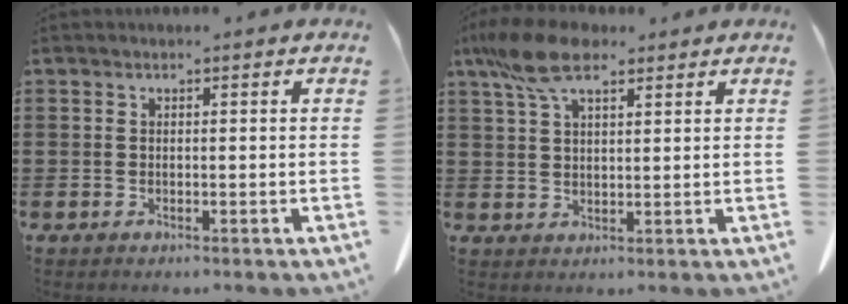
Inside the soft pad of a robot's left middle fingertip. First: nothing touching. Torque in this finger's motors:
{"motor_torque": [1.98, 0.17, 0.49, 0.19]}